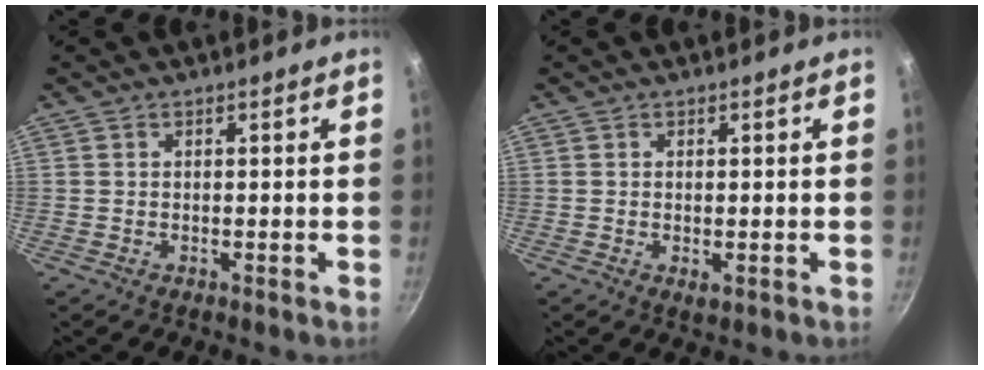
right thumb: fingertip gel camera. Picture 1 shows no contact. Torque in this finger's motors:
{"motor_torque": [-0.27, 0.10, -0.19, 0.01, 0.07]}